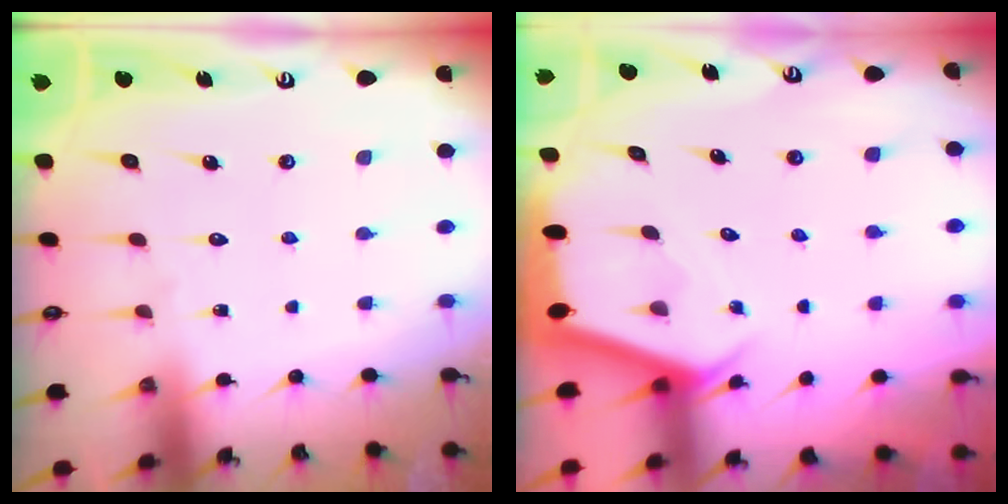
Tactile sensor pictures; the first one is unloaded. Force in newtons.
{"total": 2.4, "press": 2.4, "slide": 0.2}